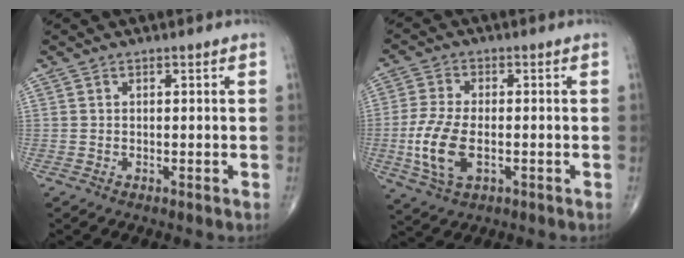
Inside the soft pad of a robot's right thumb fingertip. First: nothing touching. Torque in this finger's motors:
{"motor_torque": [-0.37, 0.53, 0.50, 0.53, 0.27]}